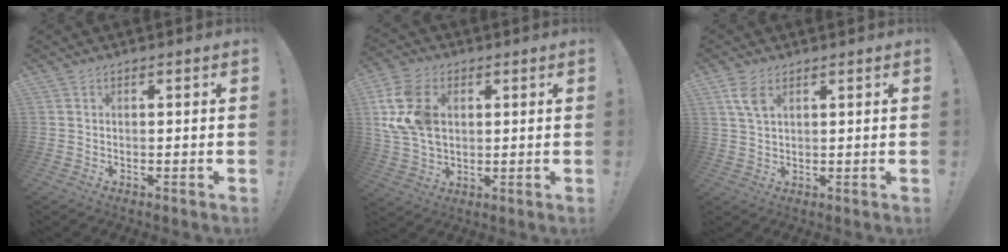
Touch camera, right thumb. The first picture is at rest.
{"total": 14.5, "force": [3.1, 10.2, 9.8], "torque": [-0.193, -0.002, 0.063]}
{"total": 5.1, "force": [2.6, 2.5, 3.7], "torque": [-0.070, -0.004, 0.050]}